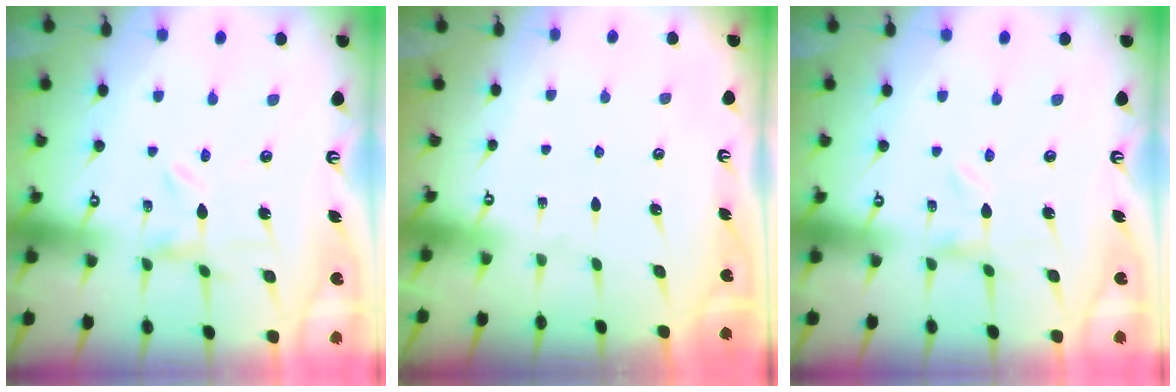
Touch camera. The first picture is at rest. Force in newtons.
{"total": 0.0}
{"total": 0.0}